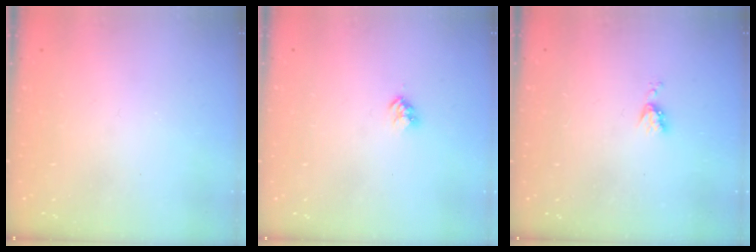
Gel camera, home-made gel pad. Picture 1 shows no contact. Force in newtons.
{"total": 2.8, "press": 2.8, "slide": 0.4}
{"total": 4.3, "press": 4.3, "slide": 0.5}